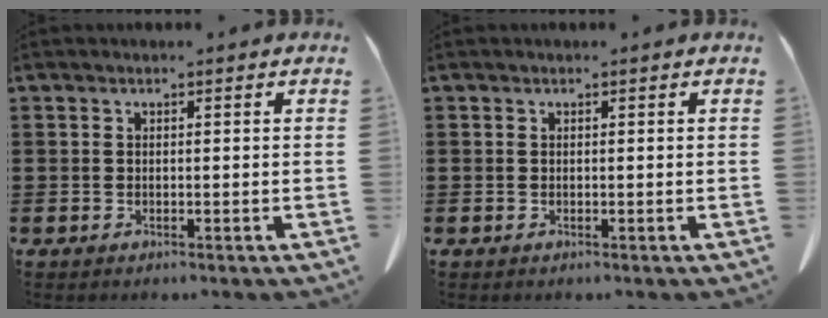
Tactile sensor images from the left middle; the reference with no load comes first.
{"total": 0.0}